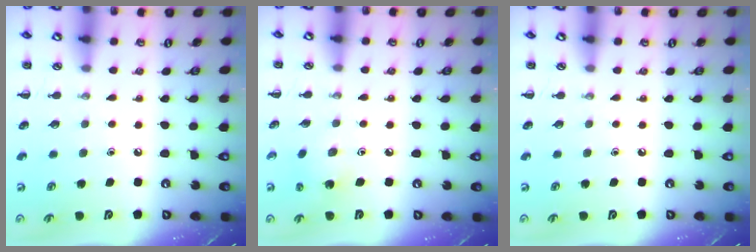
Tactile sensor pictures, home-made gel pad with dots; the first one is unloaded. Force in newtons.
{"total": 3.6, "press": 3.5, "slide": 0.9}
{"total": 0.0}